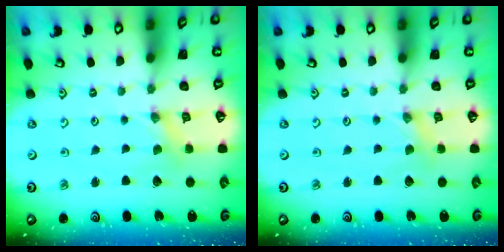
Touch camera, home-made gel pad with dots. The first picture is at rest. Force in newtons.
{"total": 0.0}